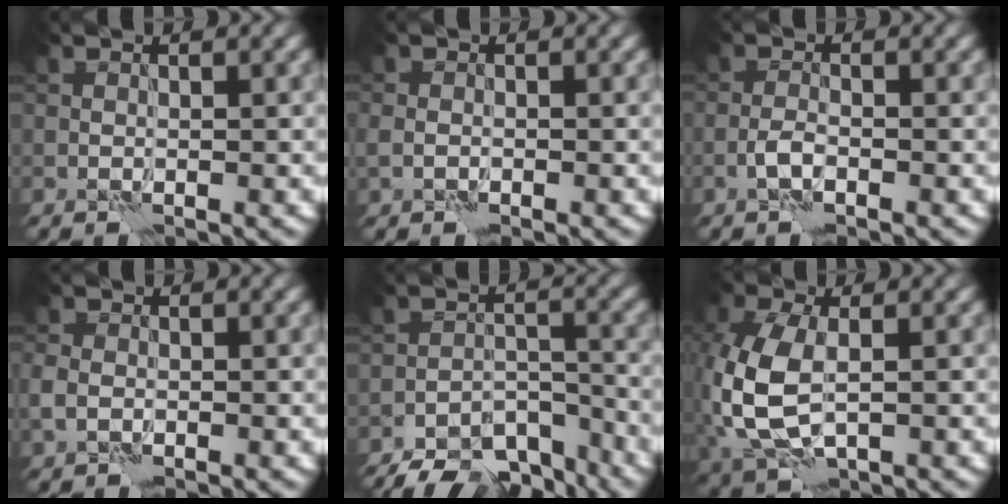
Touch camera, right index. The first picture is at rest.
{"total": 1.3, "force": [-0.4, 1.0, 0.7], "torque": [-0.015, -0.002, -0.010]}
{"total": 1.3, "force": [-0.7, 0.3, 1.0], "torque": [-0.025, 0.003, -0.019]}
{"total": 1.9, "force": [-0.6, 1.5, 1.1], "torque": [-0.027, -0.002, -0.018]}
{"total": 8.9, "force": [-7.7, 3.2, 3.3], "torque": [-0.041, -0.005, -0.118]}
{"total": 8.8, "force": [-0.9, 5.3, 6.9], "torque": [-0.186, -0.007, -0.020]}